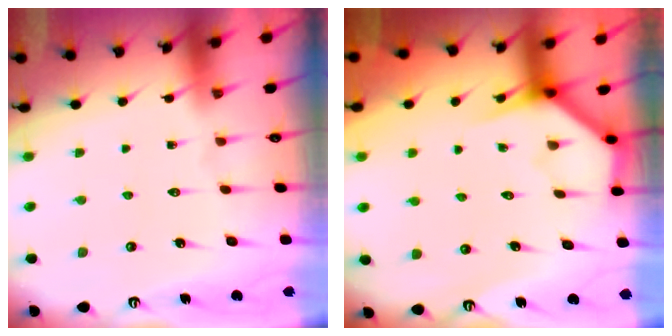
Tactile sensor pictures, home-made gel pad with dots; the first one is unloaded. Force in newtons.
{"total": 3.8, "press": 3.8, "slide": 0.2}